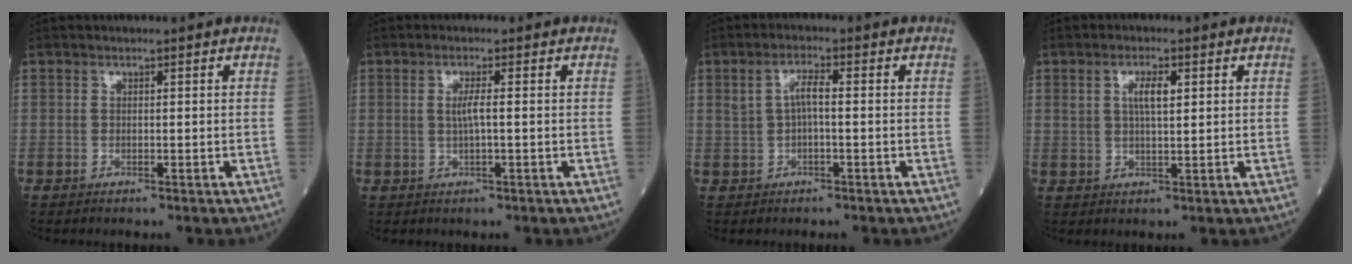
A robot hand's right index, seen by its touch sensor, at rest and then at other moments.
{"total": 2.4, "force": [0.1, 0.0, 2.4], "torque": [-0.048, 0.000, 0.002]}
{"total": 3.6, "force": [0.6, 1.1, 3.4], "torque": [-0.071, 0.017, 0.013]}
{"total": 4.1, "force": [1.4, 1.1, 3.7], "torque": [-0.070, 0.004, 0.026]}